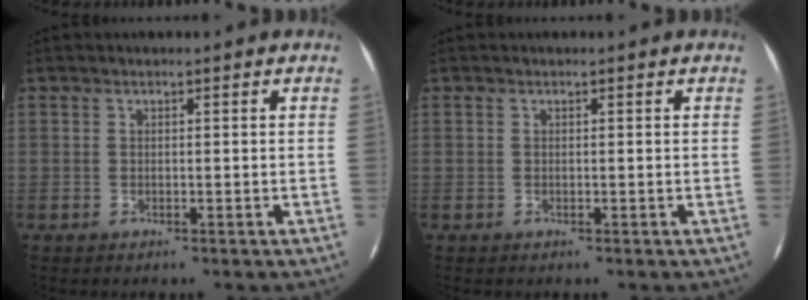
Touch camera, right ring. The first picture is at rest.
{"total": 0.0}